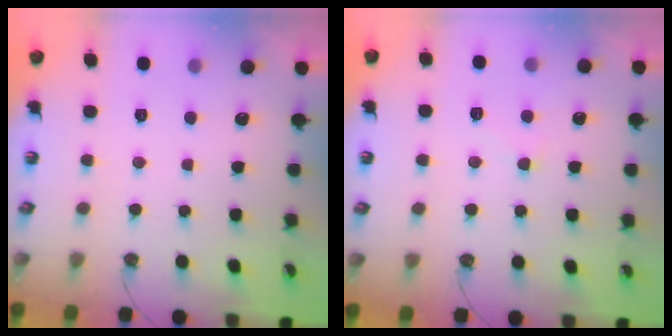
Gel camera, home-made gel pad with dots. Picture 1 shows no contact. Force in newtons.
{"total": 1.0, "press": 0.8, "slide": 0.6}